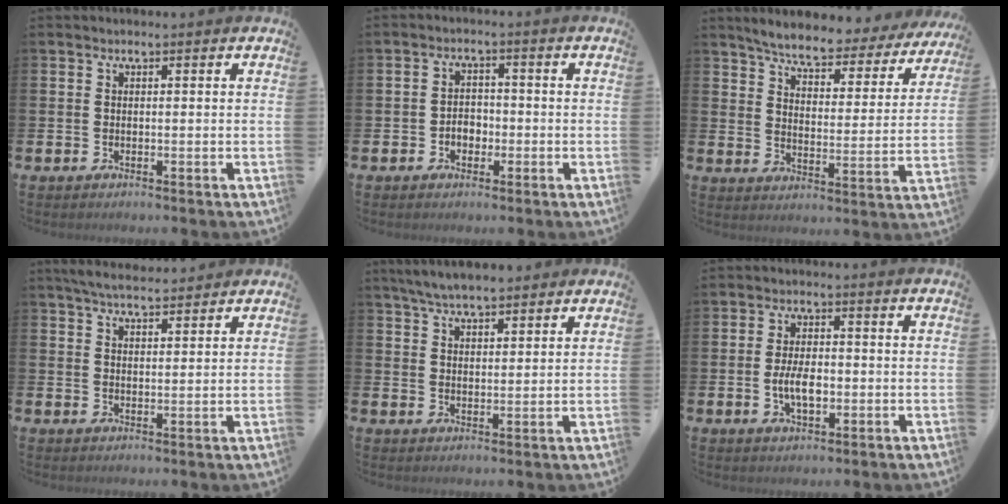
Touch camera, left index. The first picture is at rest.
{"total": 2.6, "force": [-1.0, 2.0, 1.2], "torque": [-0.019, 0.003, -0.026]}
{"total": 5.9, "force": [5.5, 0.8, 2.1], "torque": [-0.070, -0.039, 0.088]}
{"total": 4.8, "force": [4.6, 0.8, 1.3], "torque": [-0.034, -0.016, 0.084]}
{"total": 5.2, "force": [4.9, 0.8, 1.4], "torque": [-0.045, -0.011, 0.092]}
{"total": 4.5, "force": [-0.7, 2.3, 3.8], "torque": [-0.060, 0.004, -0.015]}